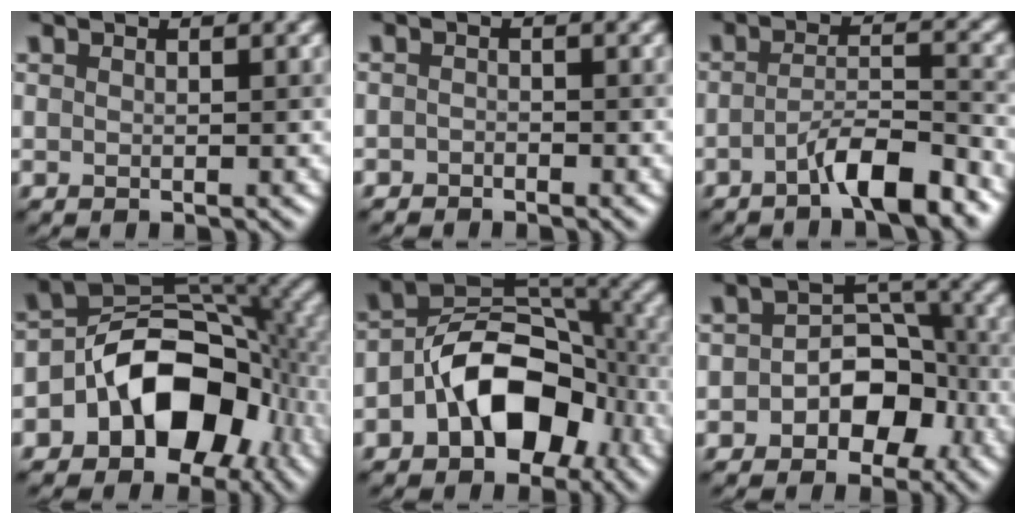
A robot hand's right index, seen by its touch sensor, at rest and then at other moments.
{"total": 1.0, "force": [-0.8, 0.6, 0.1], "torque": [0.002, 0.001, -0.017]}
{"total": 4.8, "force": [-3.1, 0.9, 3.5], "torque": [-0.059, 0.007, -0.060]}
{"total": 12.1, "force": [-4.1, 8.2, 7.9], "torque": [-0.119, 0.005, -0.079]}
{"total": 9.7, "force": [-3.3, 6.4, 6.5], "torque": [-0.093, 0.014, -0.069]}
{"total": 6.0, "force": [-2.1, 4.4, 3.6], "torque": [-0.014, 0.011, -0.046]}